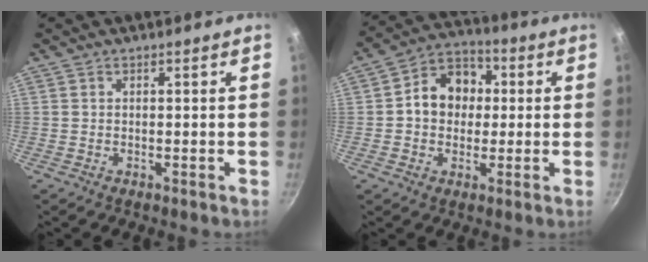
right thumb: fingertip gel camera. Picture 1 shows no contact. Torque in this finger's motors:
{"motor_torque": [0.21, 0.21, 0.45, -0.36, 0.15]}